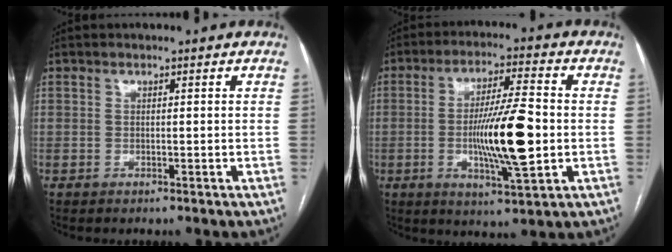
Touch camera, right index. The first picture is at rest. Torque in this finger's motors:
{"motor_torque": [0.92, -0.51, 0.65, 0.21]}